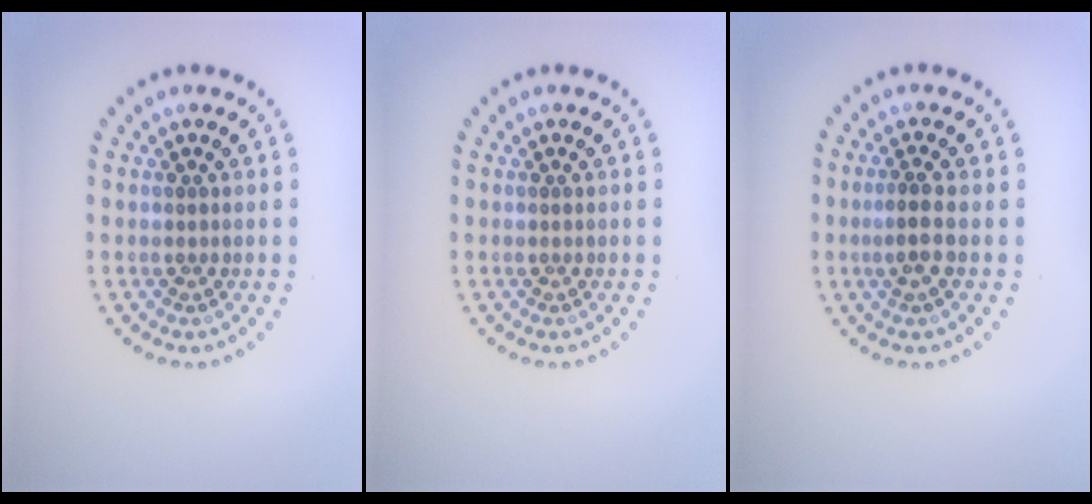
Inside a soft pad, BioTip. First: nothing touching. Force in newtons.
{"total": 0.0}
{"total": 1.8, "press": 1.6, "slide": 0.9}